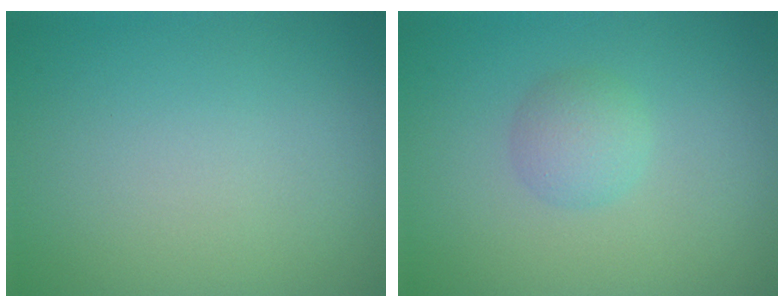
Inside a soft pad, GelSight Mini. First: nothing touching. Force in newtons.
{"total": 2.0, "press": 2.0, "slide": 0.0}